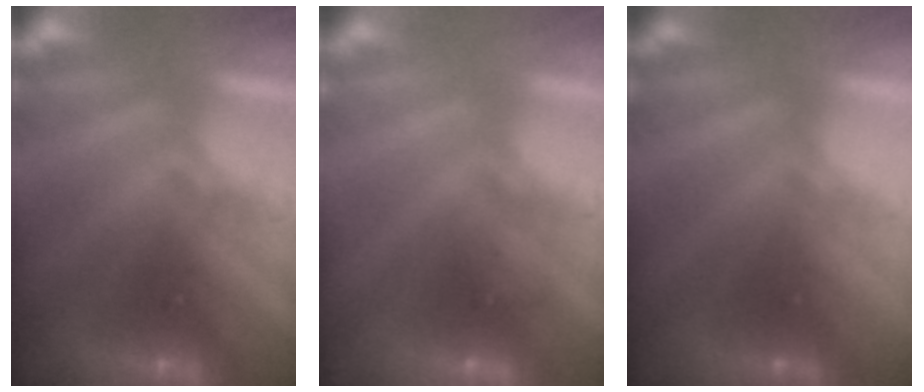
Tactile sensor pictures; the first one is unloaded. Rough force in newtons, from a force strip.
{"total": 1.3}
{"total": 2.9}